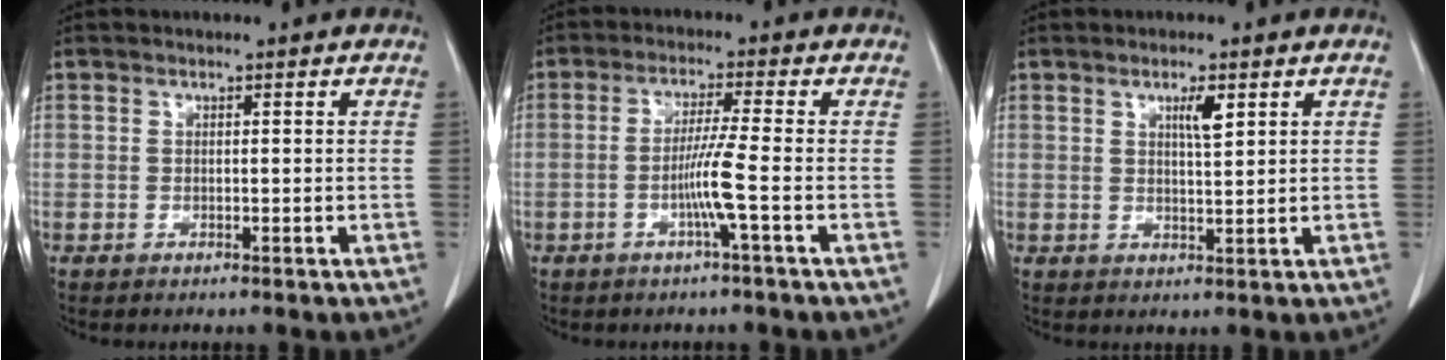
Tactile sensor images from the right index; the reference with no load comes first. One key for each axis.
{"total": 5.2, "fx": -1.6, "fy": -1.3, "fz": 4.8, "tx": -0.095, "ty": -0.004, "tz": -0.033}
{"total": 3.1, "fx": 1.5, "fy": 0.4, "fz": 2.7, "tx": -0.046, "ty": -0.002, "tz": 0.026}